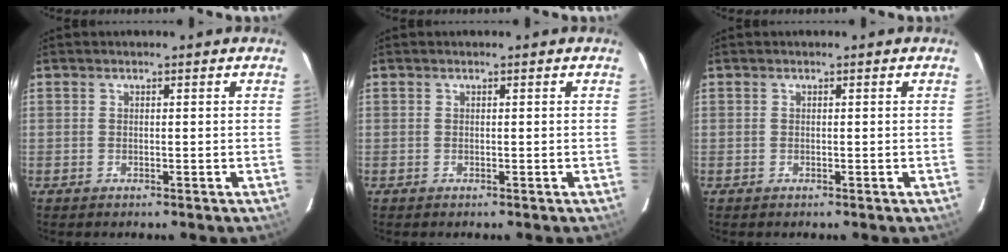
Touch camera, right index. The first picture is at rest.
{"total": 0.0}
{"total": 0.0}